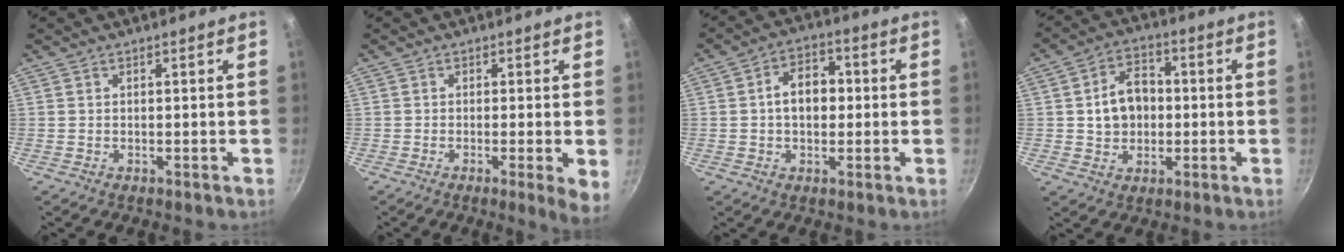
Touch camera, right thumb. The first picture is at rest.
{"total": 4.9, "force": [-0.8, 0.6, 4.8], "torque": [-0.060, -0.009, -0.013]}
{"total": 7.9, "force": [0.2, 5.6, 5.6], "torque": [-0.057, 0.022, -0.006]}
{"total": 9.2, "force": [0.2, 7.1, 5.7], "torque": [-0.068, 0.017, 0.000]}